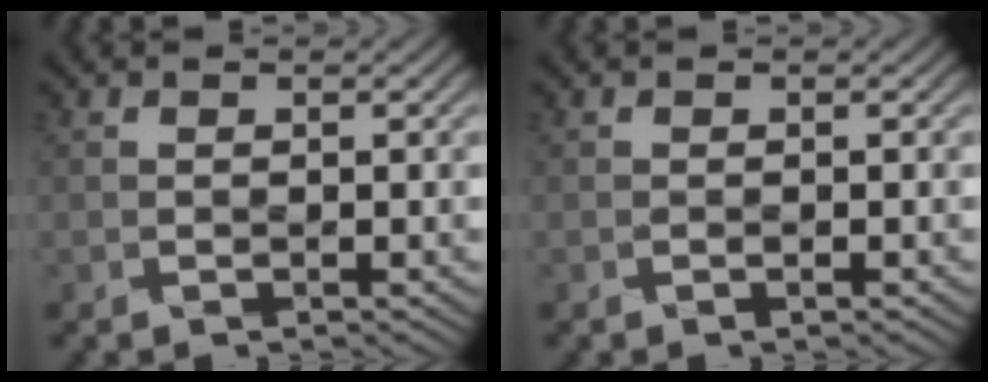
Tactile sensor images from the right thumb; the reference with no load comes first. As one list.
[{"total": 0.0}]